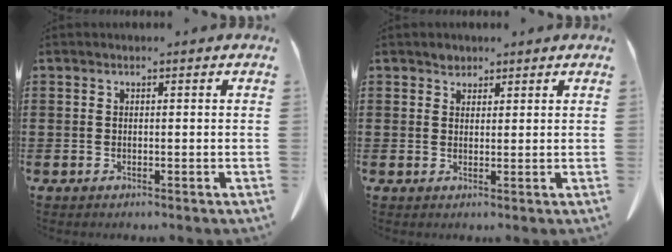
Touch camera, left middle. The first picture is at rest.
{"total": 1.6, "force": [1.3, 0.9, 0.2], "torque": [0.001, 0.000, 0.024]}